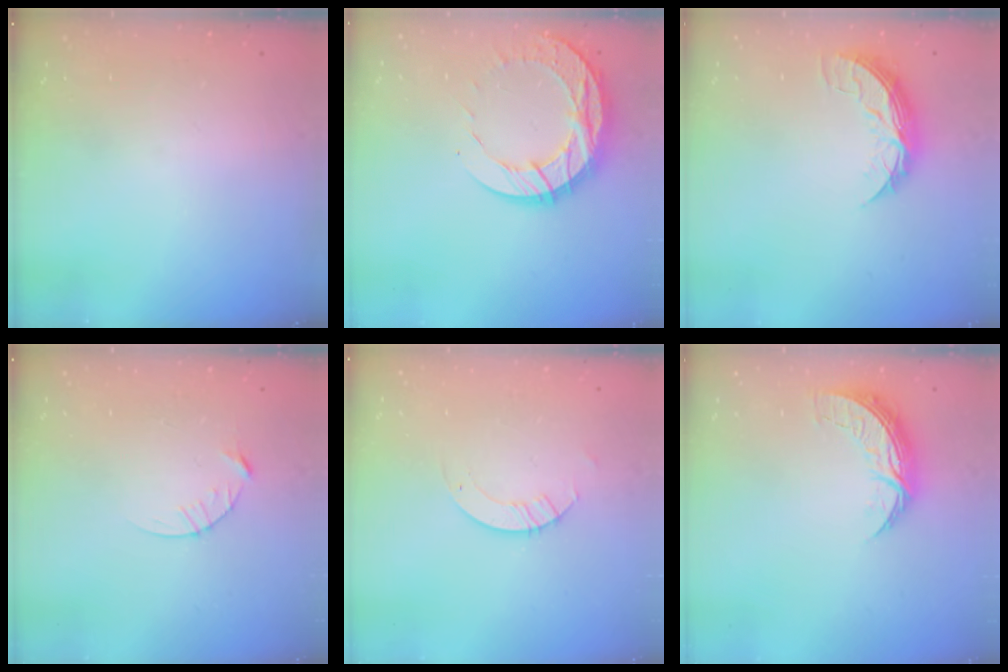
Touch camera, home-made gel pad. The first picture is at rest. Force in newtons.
{"total": 13.8, "press": 13.7, "slide": 1.1}
{"total": 7.8, "press": 7.8, "slide": 0.4}
{"total": 4.1, "press": 4.1, "slide": 0.5}
{"total": 3.3, "press": 3.3, "slide": 0.2}
{"total": 7.5, "press": 7.5, "slide": 0.5}